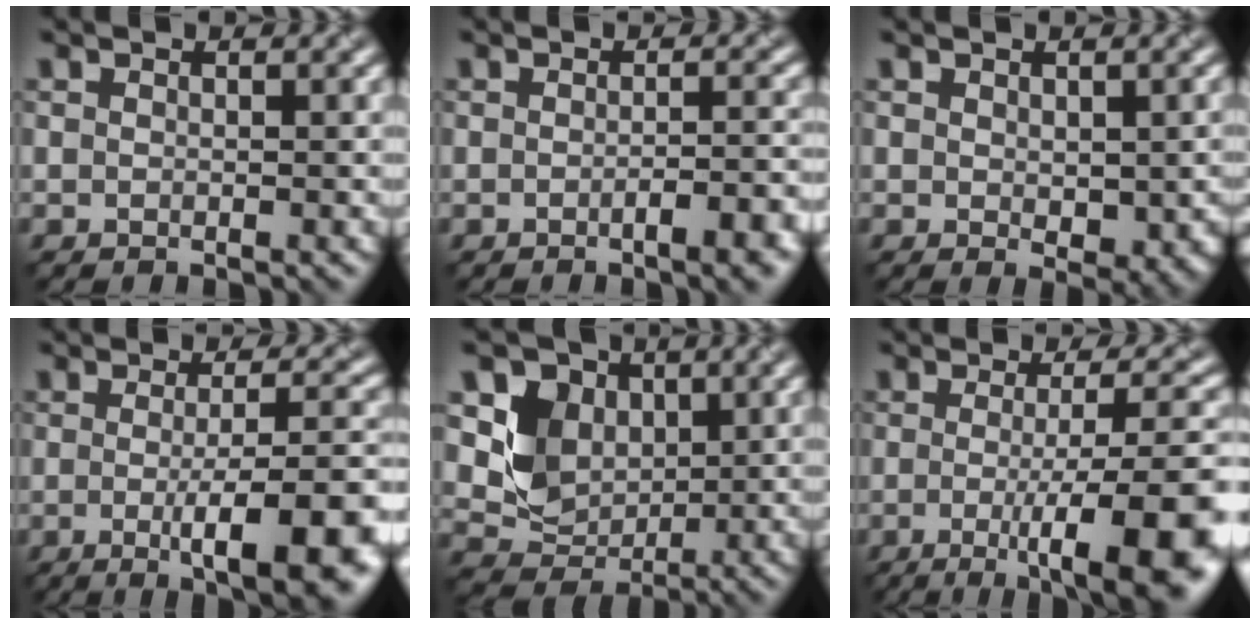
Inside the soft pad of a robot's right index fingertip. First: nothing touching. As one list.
[{"total": 3.7, "force": [-1.5, 1.1, 3.2], "torque": [-0.035, -0.001, -0.024]}, {"total": 3.6, "force": [-0.4, 2.0, 3.0], "torque": [-0.043, -0.013, 0.002]}, {"total": 10.0, "force": [-2.6, 2.5, 9.4], "torque": [-0.109, -0.011, -0.037]}, {"total": 5.7, "force": [1.7, 4.7, 2.6], "torque": [-0.059, -0.006, 0.033]}, {"total": 12.3, "force": [-2.4, 3.3, 11.6], "torque": [-0.126, -0.010, -0.029]}]